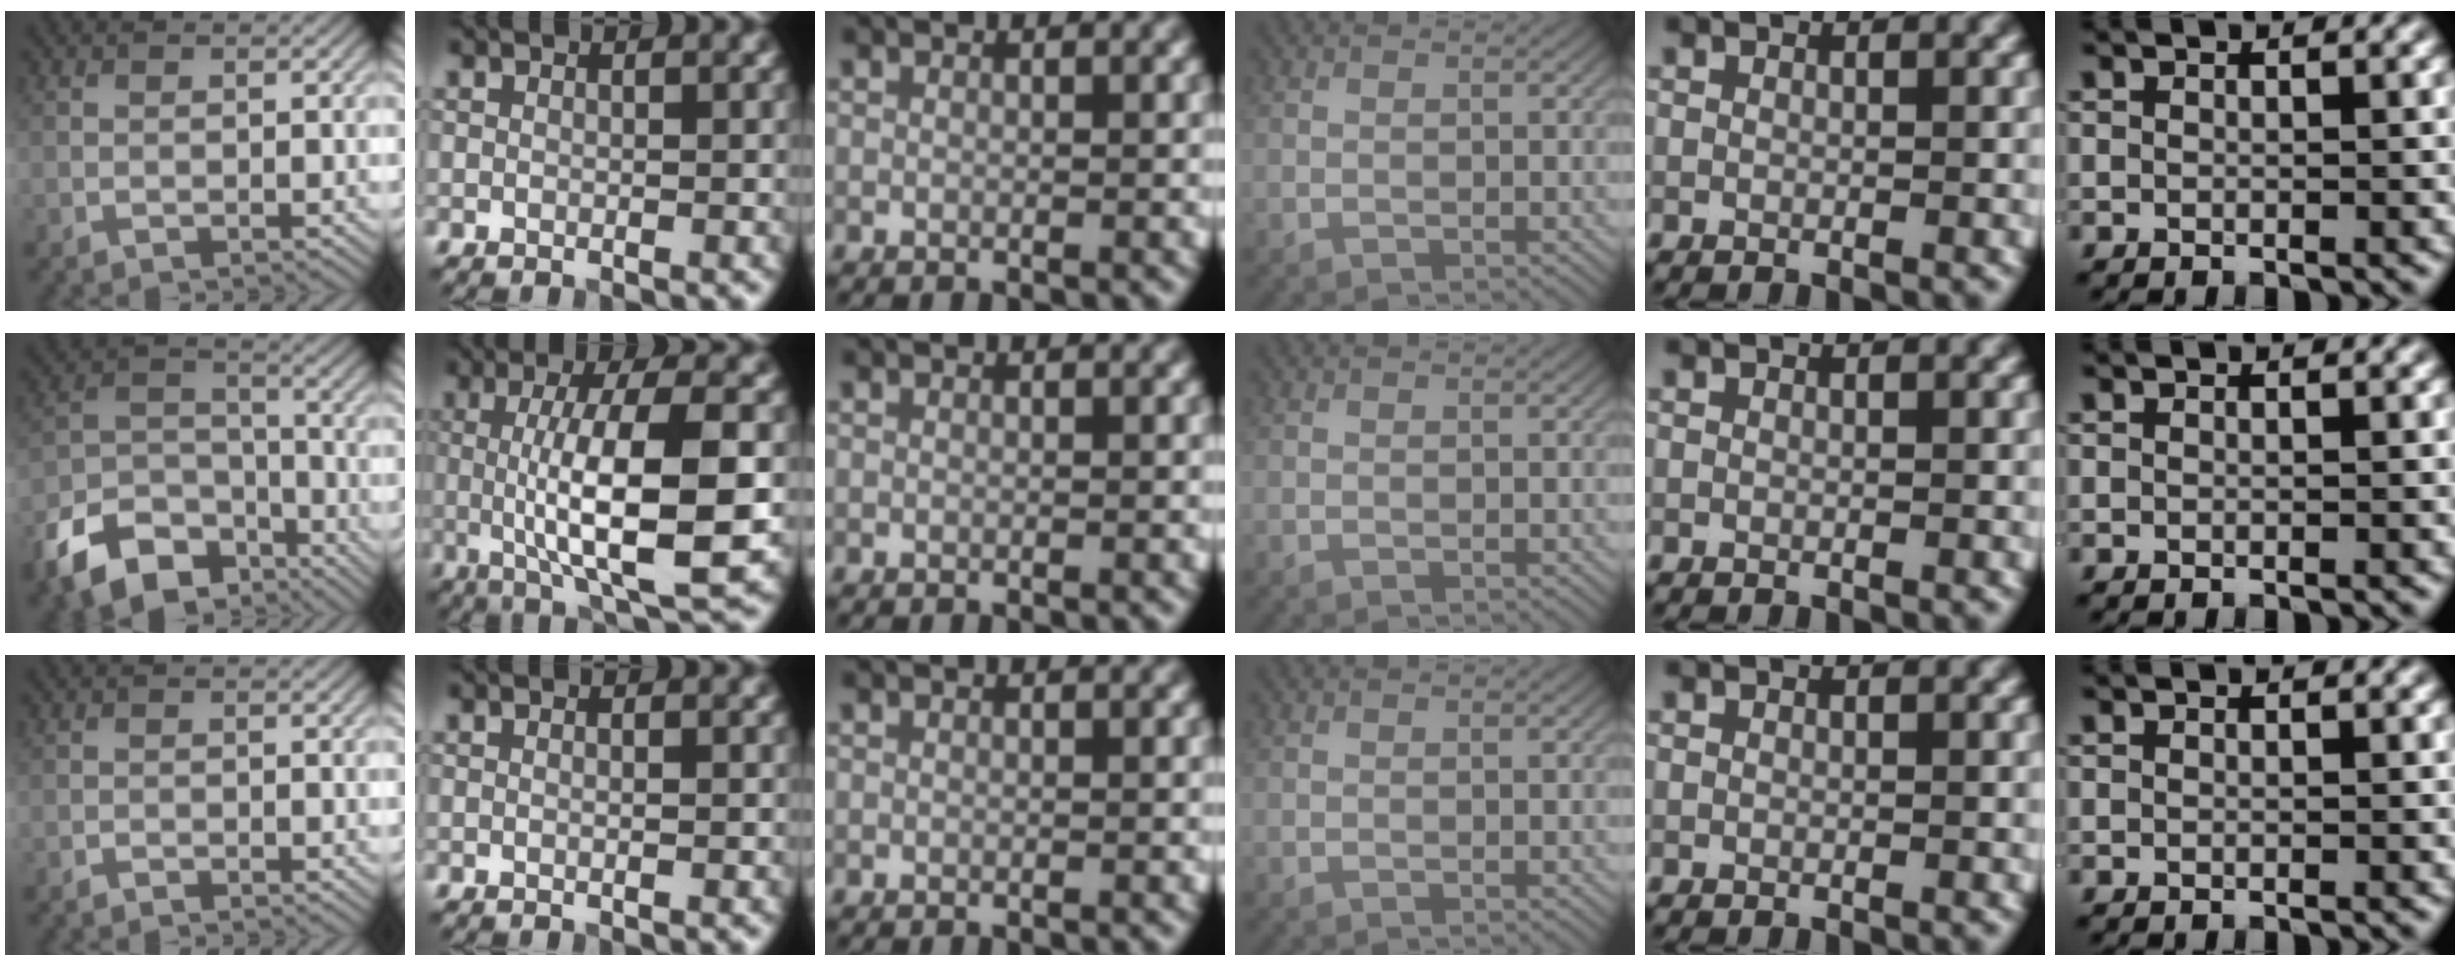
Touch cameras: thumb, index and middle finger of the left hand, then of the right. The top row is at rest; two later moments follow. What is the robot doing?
{"motion": "lift_and_place", "object": "coin"}